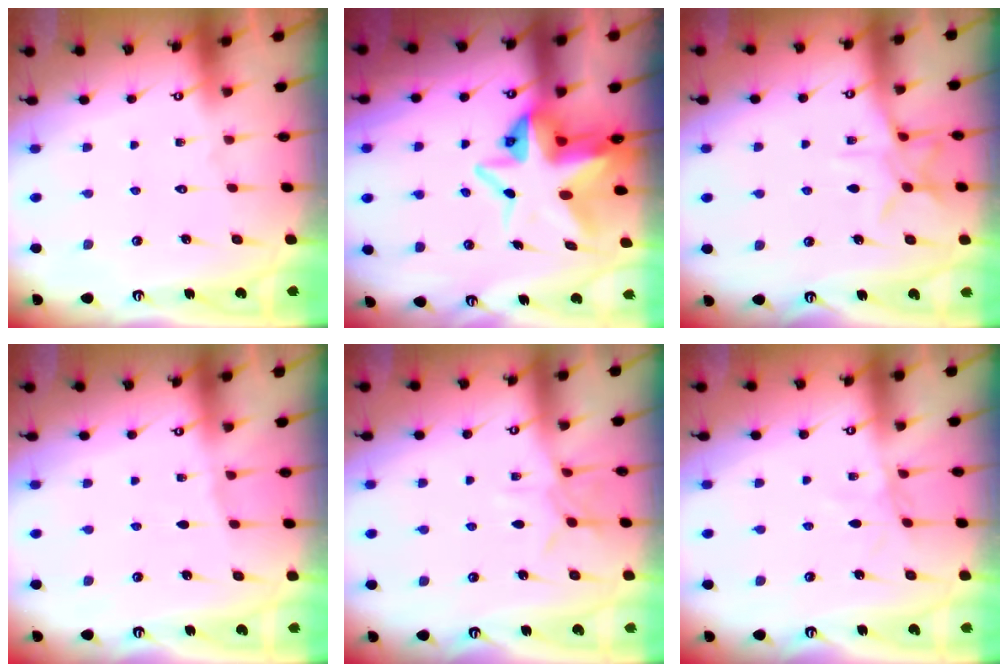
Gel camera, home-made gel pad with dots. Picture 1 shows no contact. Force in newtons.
{"total": 10.1, "press": 10.0, "slide": 0.8}
{"total": 8.9, "press": 8.9, "slide": 0.5}
{"total": 1.8, "press": 1.8, "slide": 0.3}
{"total": 6.4, "press": 6.4, "slide": 0.3}
{"total": 3.3, "press": 3.3, "slide": 0.5}